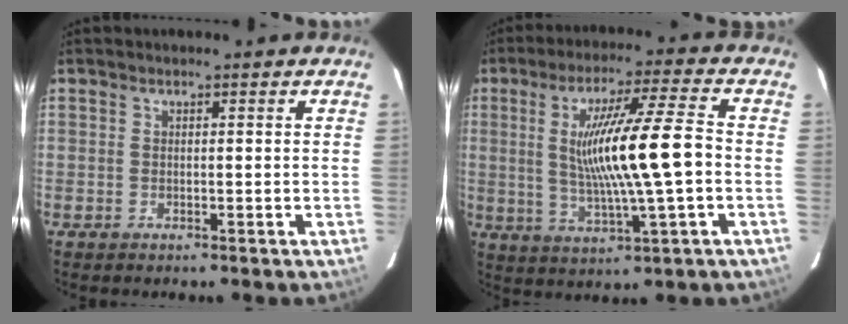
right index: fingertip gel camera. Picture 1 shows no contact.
{"total": 13.8, "force": [-0.1, -0.2, 13.8], "torque": [-0.252, 0.000, 0.001]}